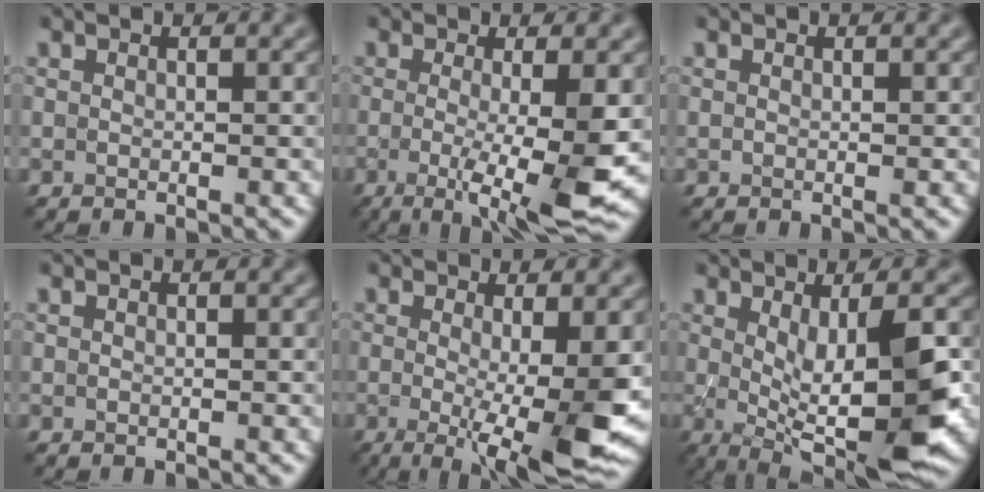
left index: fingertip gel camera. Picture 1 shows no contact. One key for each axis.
{"total": 7.2, "fx": -1.2, "fy": 1.3, "fz": 6.9, "tx": -0.104, "ty": -0.017, "tz": -0.014}
{"total": 0.0}
{"total": 0.0}
{"total": 8.8, "fx": -1.2, "fy": 1.8, "fz": 8.6, "tx": -0.116, "ty": -0.021, "tz": -0.013}
{"total": 8.4, "fx": -0.4, "fy": 2.2, "fz": 8.1, "tx": -0.118, "ty": -0.008, "tz": -0.001}